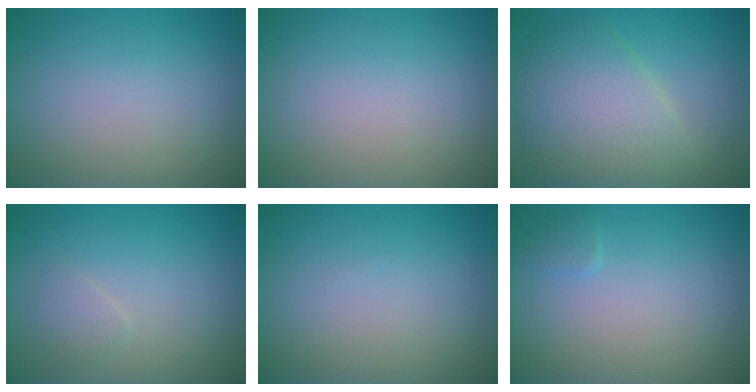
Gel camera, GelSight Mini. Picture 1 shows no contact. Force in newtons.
{"total": 0.0}
{"total": 6.7, "press": 6.7, "slide": 0.3}
{"total": 1.0, "press": 1.0, "slide": 0.0}
{"total": 0.0}
{"total": 0.9, "press": 0.9, "slide": 0.1}